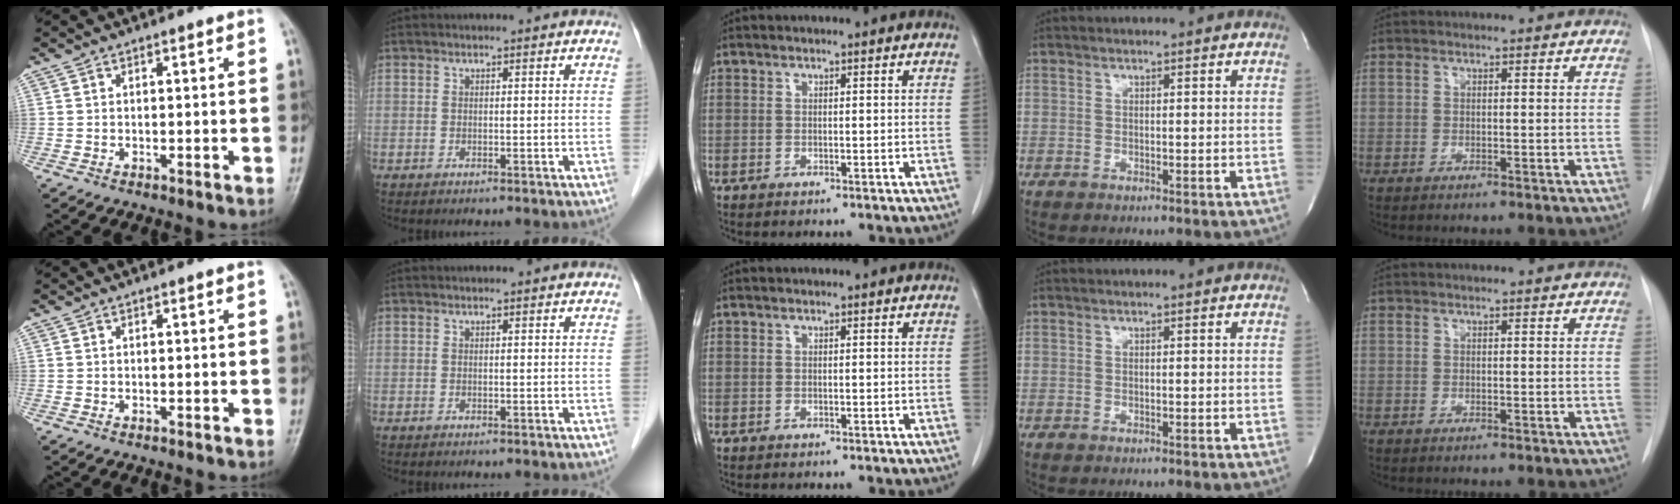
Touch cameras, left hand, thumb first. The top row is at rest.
{}